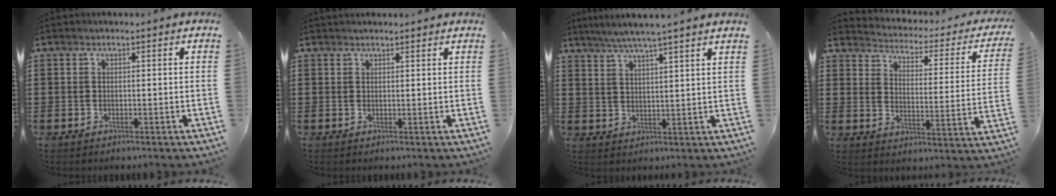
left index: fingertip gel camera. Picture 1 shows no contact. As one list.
[{"total": 1.0, "force": [1.0, 0.1, 0.2], "torque": [-0.006, -0.001, 0.020]}, {"total": 4.7, "force": [4.1, -0.7, 2.2], "torque": [-0.054, -0.014, 0.071]}, {"total": 2.0, "force": [2.0, 0.2, 0.2], "torque": [-0.025, -0.027, 0.022]}]